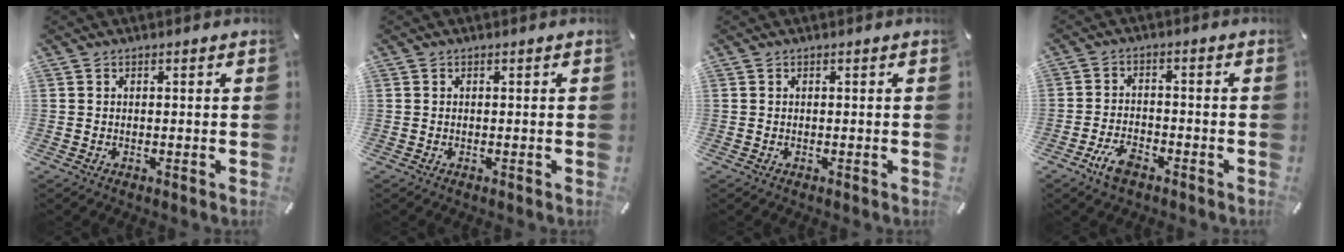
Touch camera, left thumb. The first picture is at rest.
{"total": 0.0}
{"total": 0.0}
{"total": 5.9, "force": [-3.7, 3.0, 3.6], "torque": [-0.080, 0.017, -0.071]}